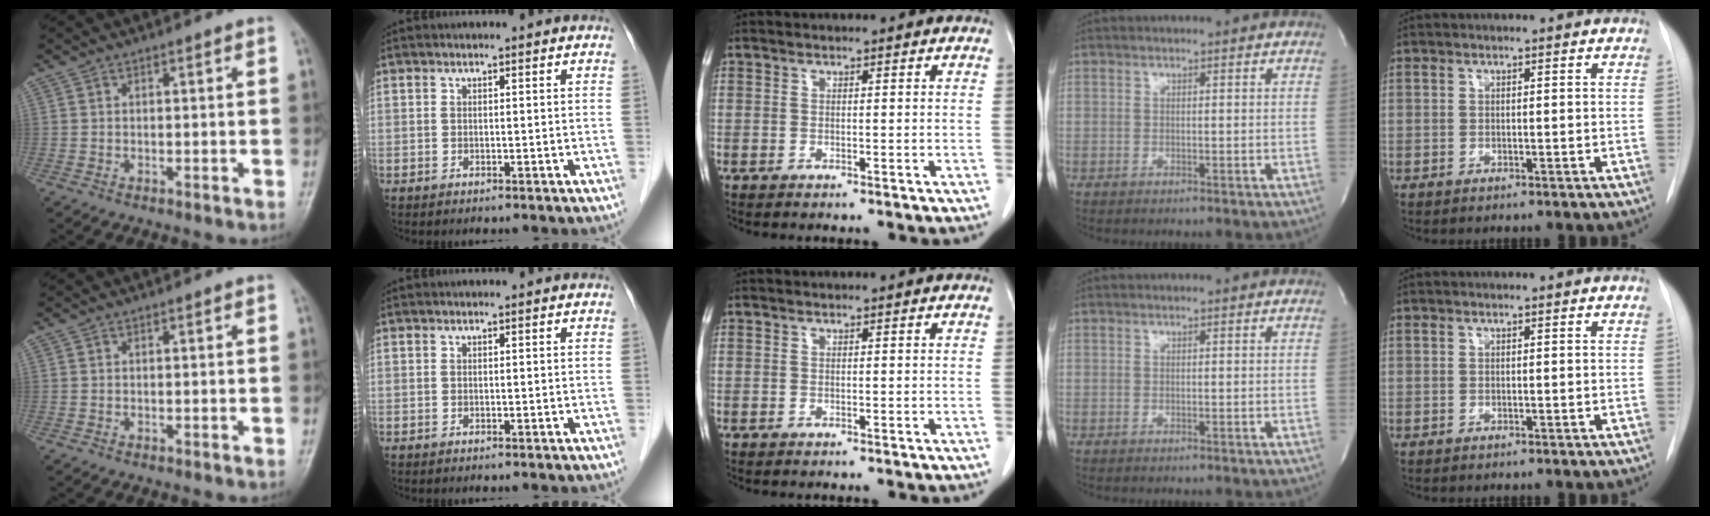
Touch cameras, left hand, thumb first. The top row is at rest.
{}